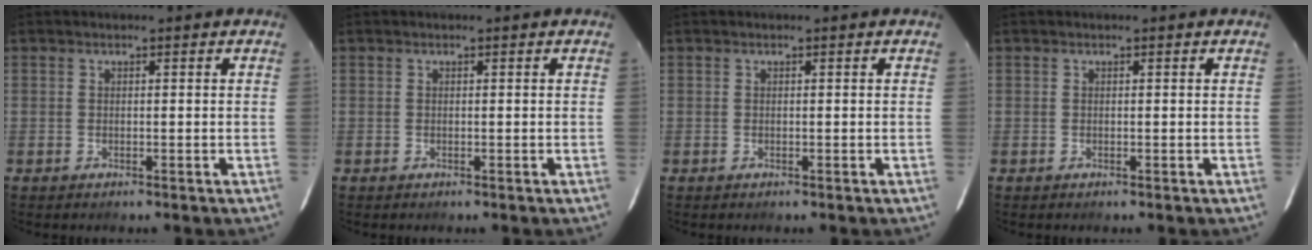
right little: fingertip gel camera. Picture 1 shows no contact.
{"total": 0.0}
{"total": 0.0}
{"total": 0.0}